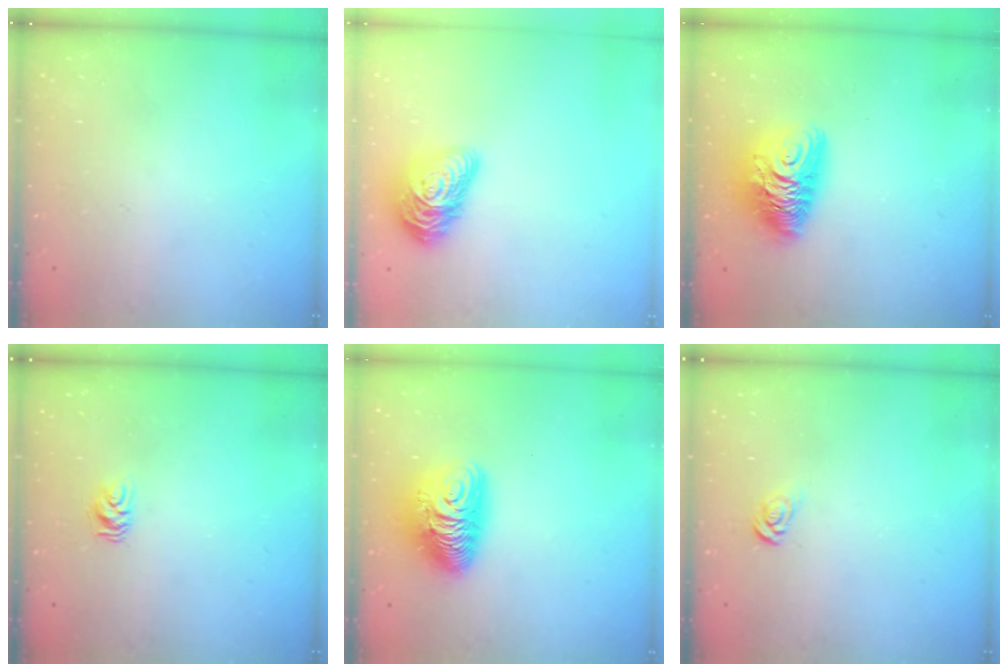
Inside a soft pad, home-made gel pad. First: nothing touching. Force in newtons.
{"total": 15.3, "press": 15.3, "slide": 0.8}
{"total": 12.7, "press": 12.6, "slide": 1.3}
{"total": 5.2, "press": 5.2, "slide": 0.5}
{"total": 10.9, "press": 10.8, "slide": 1.2}
{"total": 3.8, "press": 3.7, "slide": 0.4}